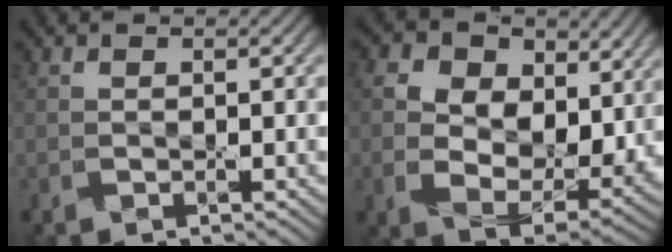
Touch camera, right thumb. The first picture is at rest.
{"total": 12.1, "force": [3.3, 8.6, 7.9], "torque": [-0.182, -0.013, 0.054]}